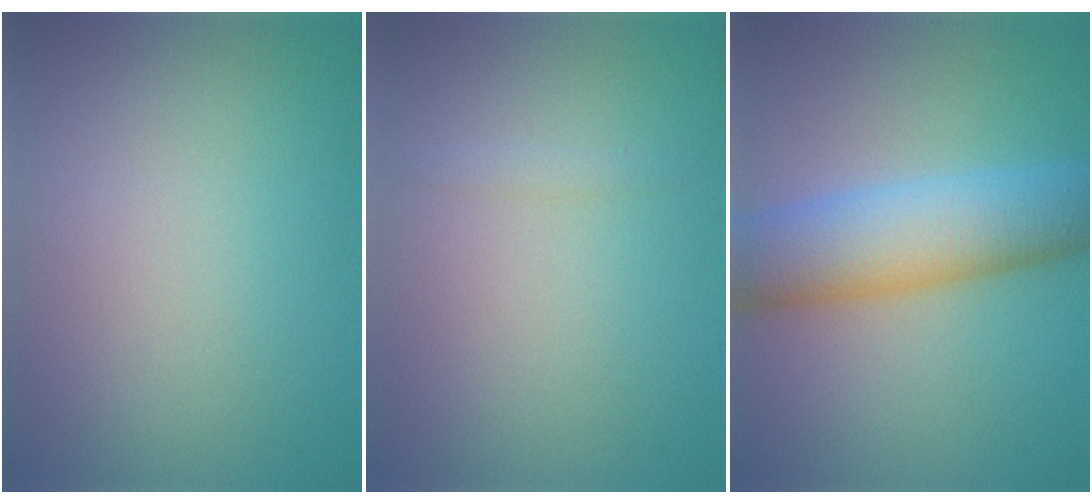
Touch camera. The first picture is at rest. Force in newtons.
{"total": 0.8, "press": 0.8, "slide": 0.0}
{"total": 7.9, "press": 7.9, "slide": 0.2}